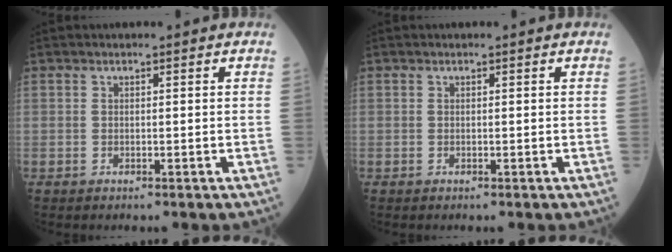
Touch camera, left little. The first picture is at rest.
{"total": 0.0}